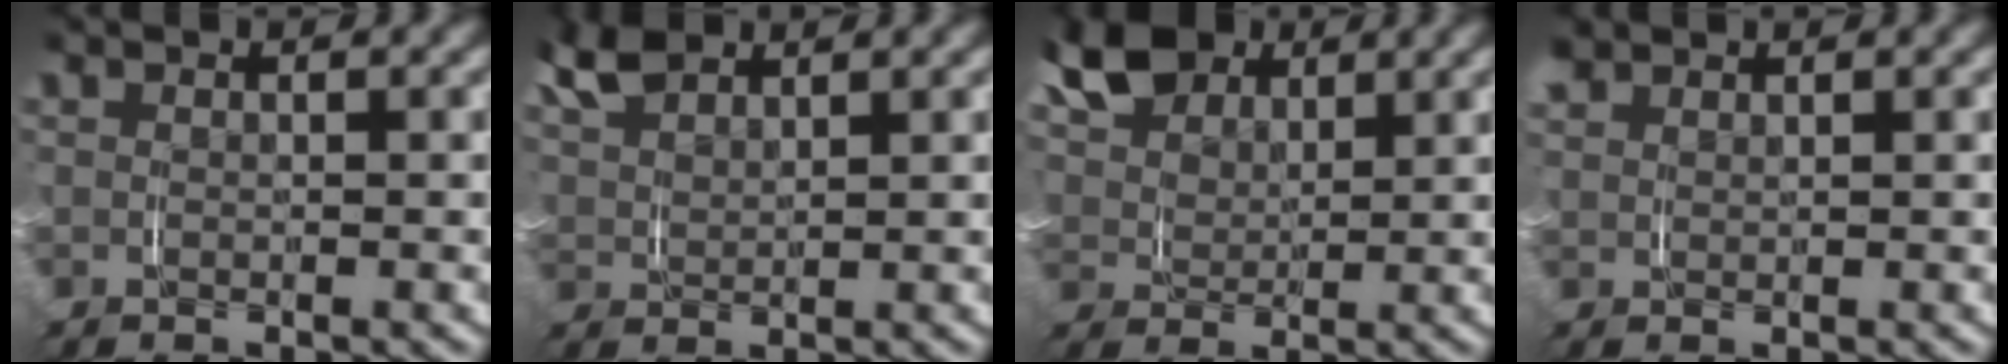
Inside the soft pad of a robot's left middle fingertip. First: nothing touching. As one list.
[{"total": 3.7, "force": [2.6, 1.8, 1.9], "torque": [-0.060, -0.001, 0.055]}, {"total": 8.3, "force": [4.6, 5.2, 4.5], "torque": [-0.098, 0.002, 0.077]}, {"total": 1.0, "force": [1.0, 0.1, -0.1], "torque": [-0.006, 0.000, 0.023]}]